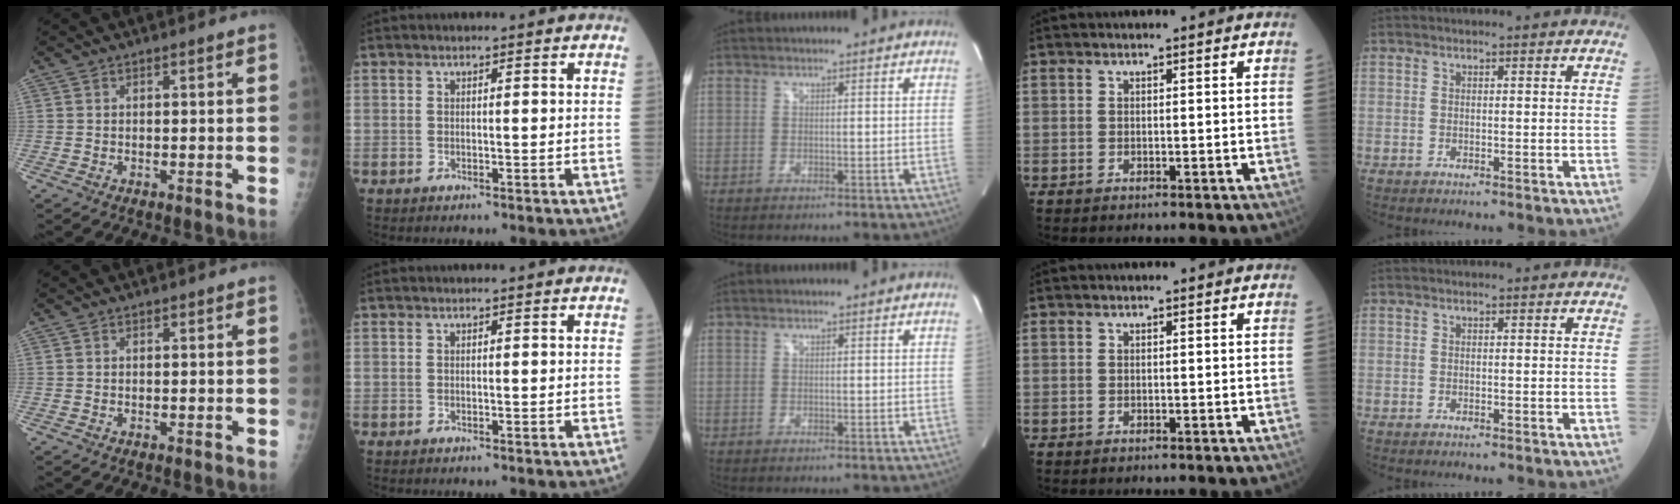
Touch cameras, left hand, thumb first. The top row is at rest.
{}